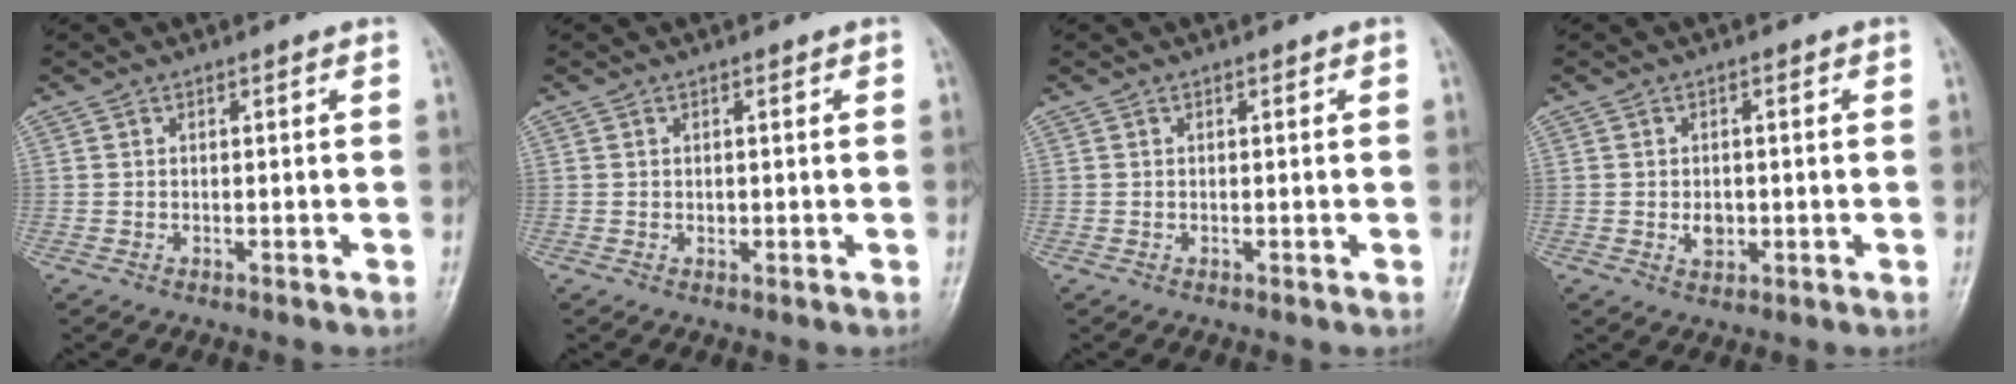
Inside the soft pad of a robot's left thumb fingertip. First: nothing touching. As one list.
[{"total": 0.8, "force": [0.1, 0.7, 0.3], "torque": [0.000, 0.001, 0.000]}, {"total": 0.0}, {"total": 2.8, "force": [-0.3, 2.2, 1.8], "torque": [-0.018, 0.000, -0.004]}]